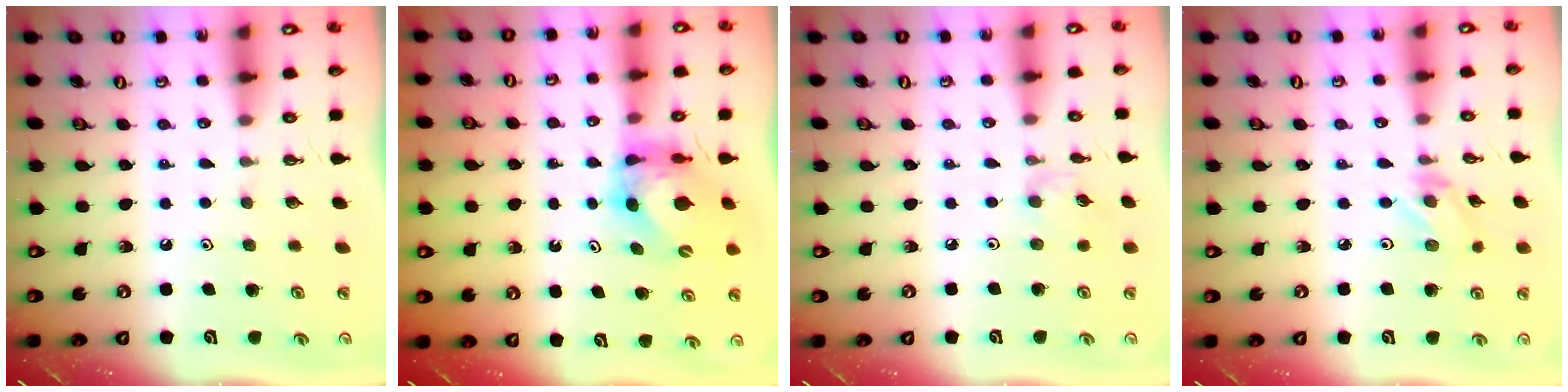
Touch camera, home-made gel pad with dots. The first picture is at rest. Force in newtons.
{"total": 7.2, "press": 7.2, "slide": 0.8}
{"total": 2.4, "press": 2.4, "slide": 0.3}
{"total": 3.2, "press": 3.1, "slide": 0.4}